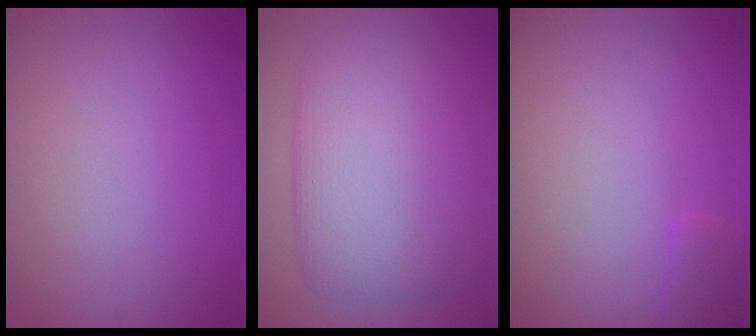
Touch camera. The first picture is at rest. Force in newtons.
{"total": 8.7, "press": 8.7, "slide": 0.1}
{"total": 0.9, "press": 0.9, "slide": 0.1}